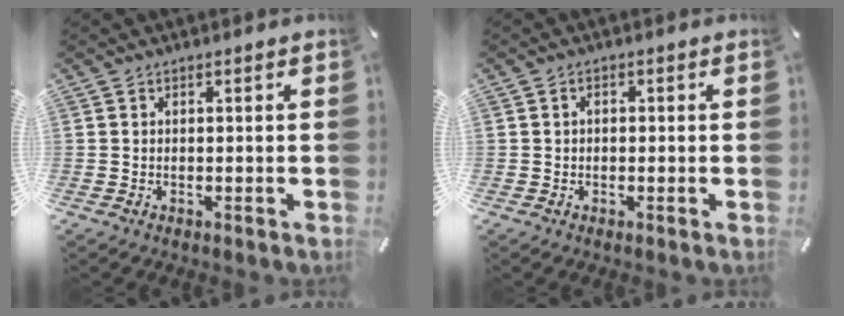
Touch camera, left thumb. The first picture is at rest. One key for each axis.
{"total": 1.3, "fx": 0.0, "fy": 0.9, "fz": 0.9, "tx": -0.017, "ty": 0.006, "tz": -0.003}